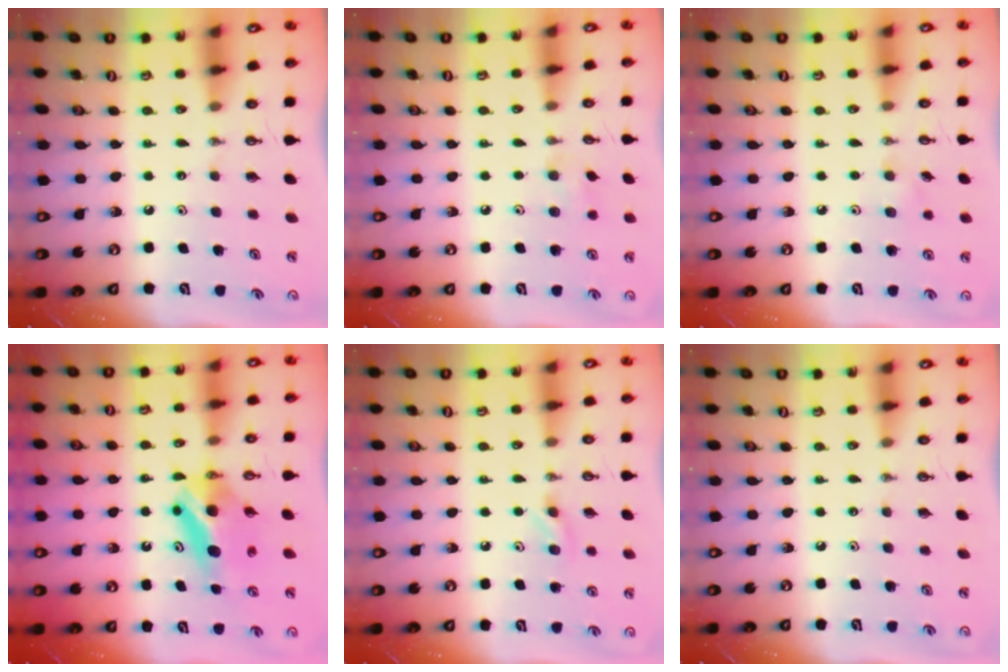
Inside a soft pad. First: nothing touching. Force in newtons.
{"total": 6.4, "press": 6.3, "slide": 0.8}
{"total": 5.2, "press": 5.0, "slide": 1.4}
{"total": 9.6, "press": 5.5, "slide": 7.9}
{"total": 4.4, "press": 4.2, "slide": 1.3}
{"total": 1.0, "press": 0.0, "slide": 1.0}